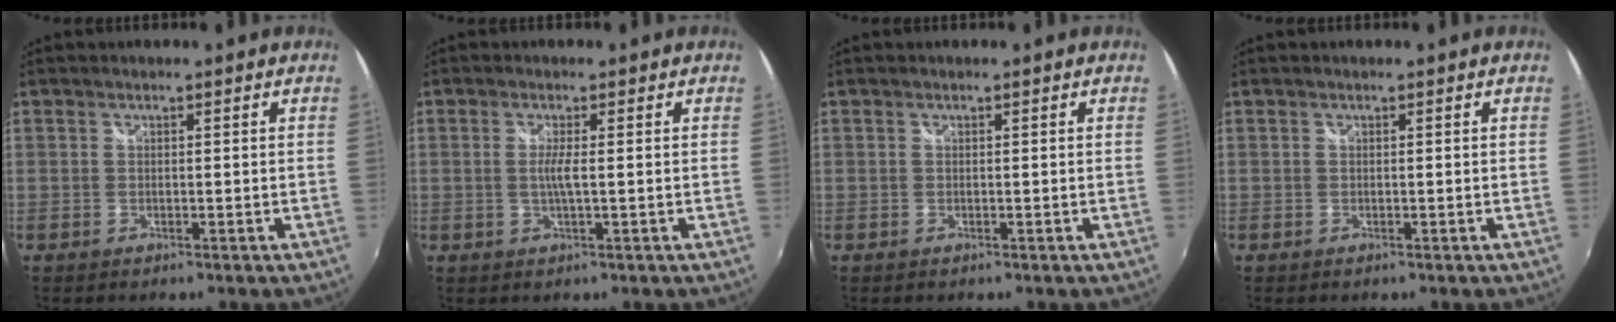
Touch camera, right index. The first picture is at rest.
{"total": 2.3, "force": [0.0, -0.2, 2.3], "torque": [-0.044, -0.004, -0.003]}
{"total": 0.0}
{"total": 0.0}